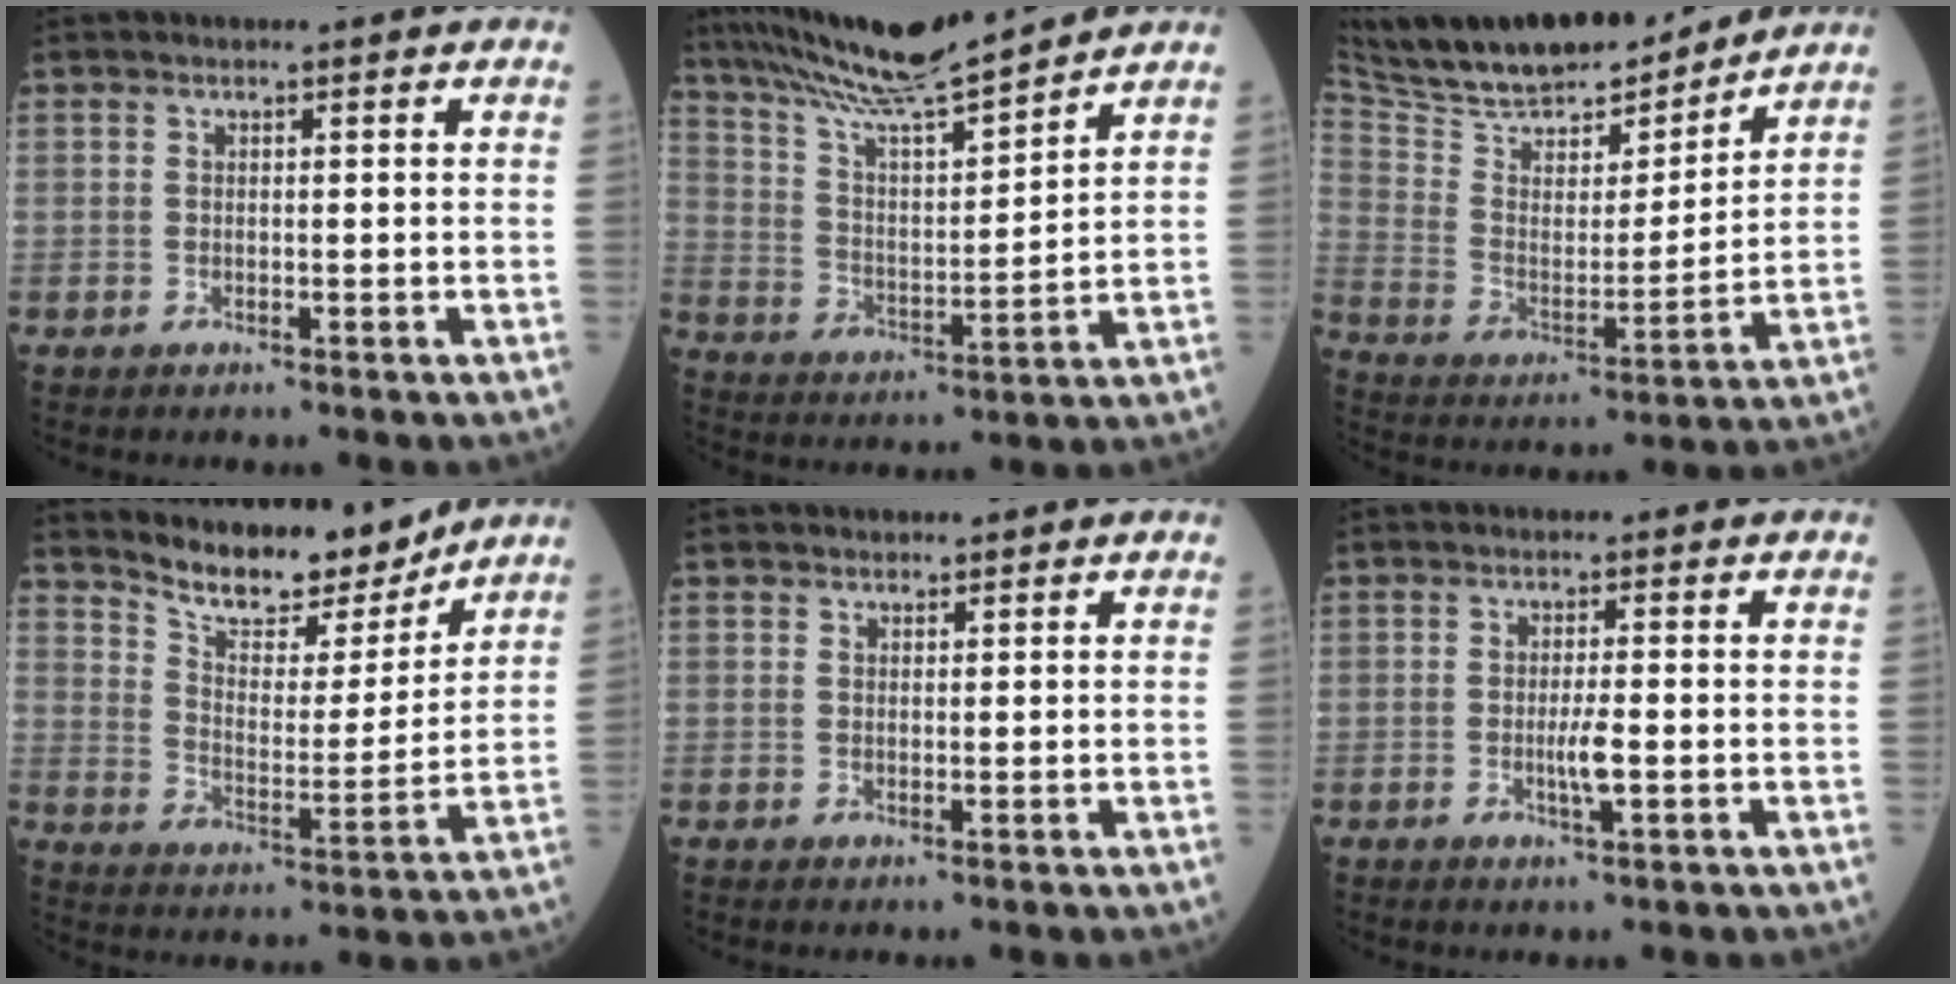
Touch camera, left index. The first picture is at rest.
{"total": 14.6, "force": [13.3, 0.0, 6.1], "torque": [-0.118, 0.005, 0.240]}
{"total": 20.7, "force": [18.4, 4.7, 8.3], "torque": [-0.148, 0.003, 0.302]}
{"total": 12.0, "force": [11.0, 2.9, 3.8], "torque": [-0.068, -0.010, 0.183]}
{"total": 1.0, "force": [0.7, 0.7, -0.1], "torque": [0.010, -0.004, 0.005]}
{"total": 2.5, "force": [-0.8, 0.0, 2.4], "torque": [-0.046, -0.008, -0.014]}